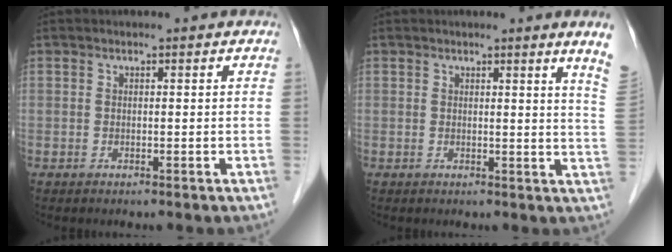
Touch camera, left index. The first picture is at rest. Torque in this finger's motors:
{"motor_torque": [0.33, -0.26, 0.17, 0.05]}